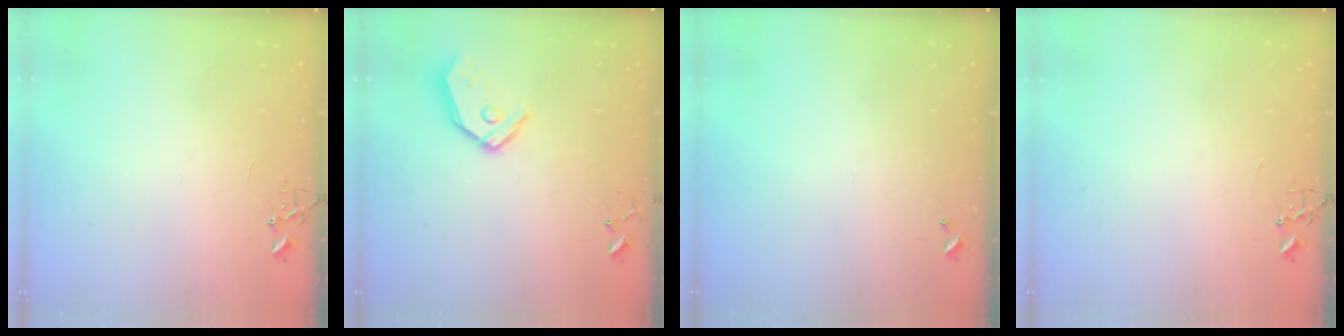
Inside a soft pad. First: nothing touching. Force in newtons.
{"total": 12.4, "press": 12.2, "slide": 1.9}
{"total": 0.0}
{"total": 0.0}